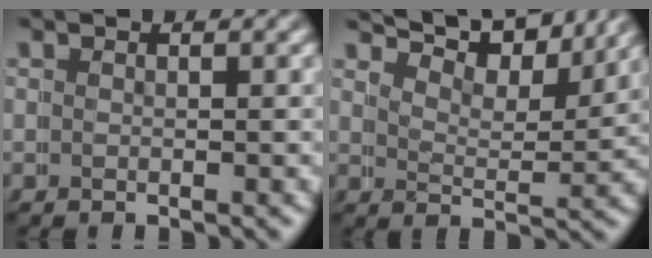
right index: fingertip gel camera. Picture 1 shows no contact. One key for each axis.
{"total": 9.0, "fx": 8.3, "fy": 2.0, "fz": 2.8, "tx": -0.044, "ty": 0.020, "tz": 0.120}